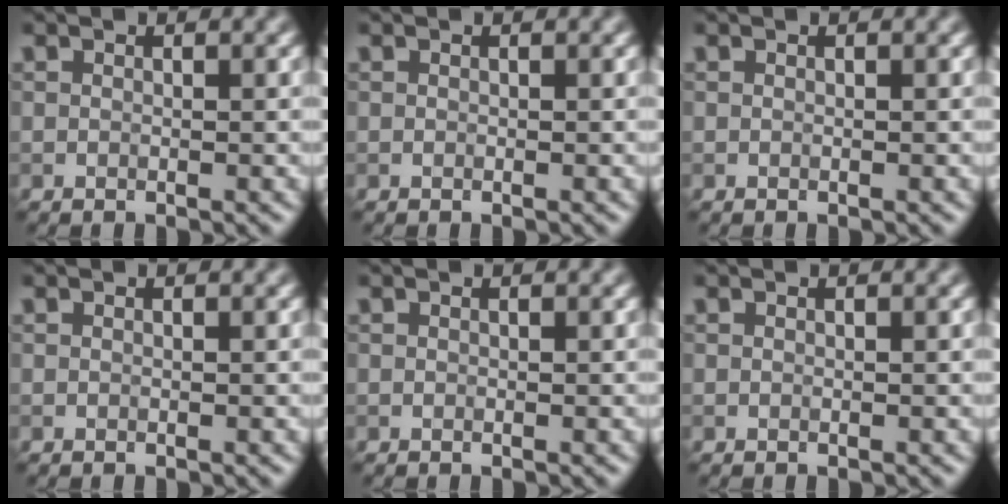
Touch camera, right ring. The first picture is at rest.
{"total": 0.0}
{"total": 0.0}
{"total": 0.0}
{"total": 0.0}
{"total": 0.0}